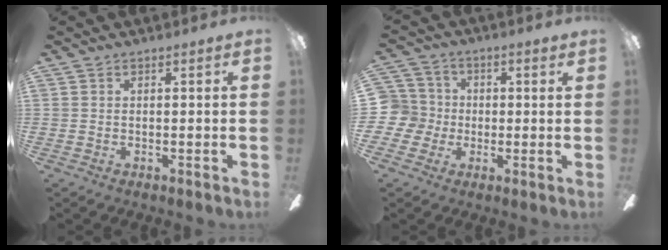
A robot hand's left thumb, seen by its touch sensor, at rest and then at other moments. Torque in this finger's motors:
{"motor_torque": [0.60, 0.90, -0.06, 0.20, 0.00]}